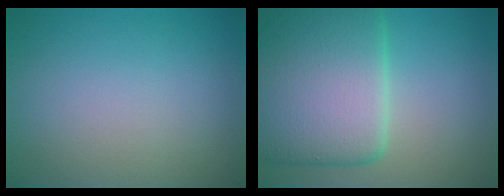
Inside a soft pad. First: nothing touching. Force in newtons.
{"total": 11.0, "press": 11.0, "slide": 0.4}